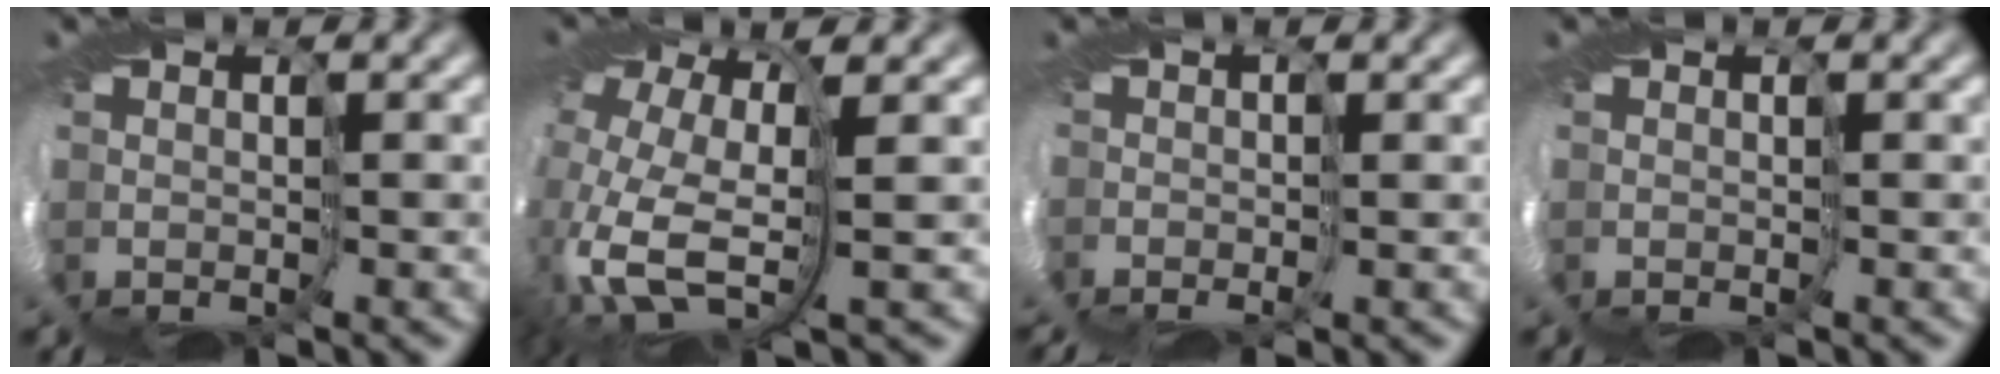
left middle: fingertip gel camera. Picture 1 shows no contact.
{"total": 13.3, "force": [-2.1, 7.4, 10.8], "torque": [-0.228, -0.037, -0.016]}
{"total": 2.2, "force": [-0.8, 0.1, 2.1], "torque": [-0.032, -0.002, -0.018]}
{"total": 0.0}